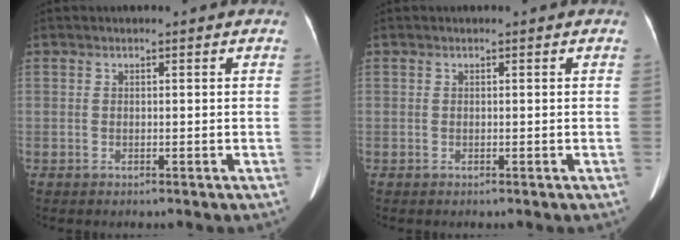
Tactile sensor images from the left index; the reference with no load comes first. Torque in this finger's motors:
{"motor_torque": [0.00, 0.00, 0.00, 0.00]}